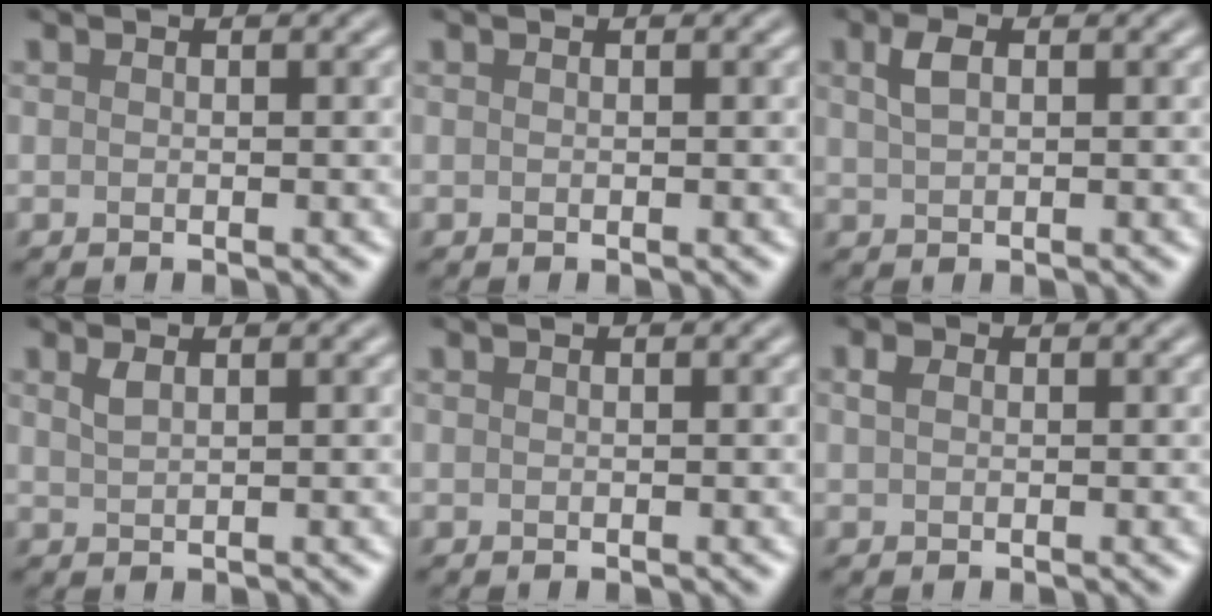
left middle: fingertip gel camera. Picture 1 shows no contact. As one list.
[{"total": 0.0}, {"total": 1.9, "force": [0.8, 1.0, 1.4], "torque": [-0.033, 0.005, 0.015]}, {"total": 1.2, "force": [0.8, 0.4, 0.8], "torque": [-0.020, 0.002, 0.017]}, {"total": 0.0}, {"total": 1.1, "force": [0.4, 0.8, 0.7], "torque": [-0.013, 0.004, 0.004]}]